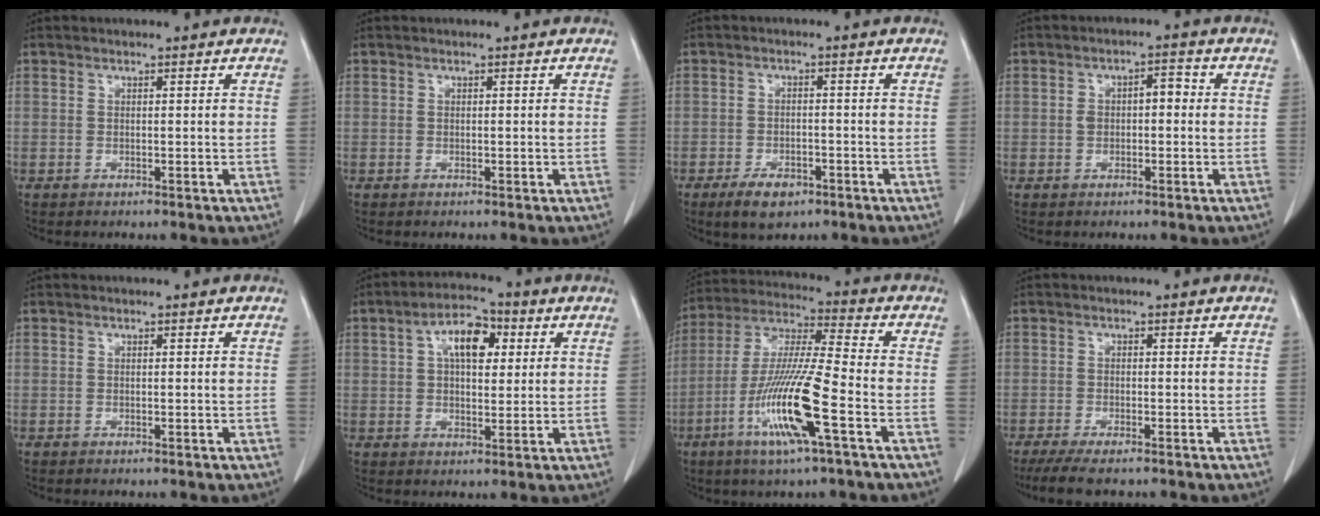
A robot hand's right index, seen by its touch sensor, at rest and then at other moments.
{"total": 0.0}
{"total": 5.0, "force": [-3.2, 2.4, 3.0], "torque": [-0.056, -0.001, -0.046]}
{"total": 3.8, "force": [0.1, 2.1, 3.2], "torque": [-0.059, 0.027, 0.001]}
{"total": 0.0}
{"total": 8.2, "force": [2.7, 4.0, 6.6], "torque": [-0.115, 0.023, 0.041]}
{"total": 15.0, "force": [-5.6, 0.2, 13.9], "torque": [-0.285, -0.016, -0.111]}
{"total": 5.7, "force": [-4.5, 0.9, 3.4], "torque": [-0.054, -0.013, -0.072]}